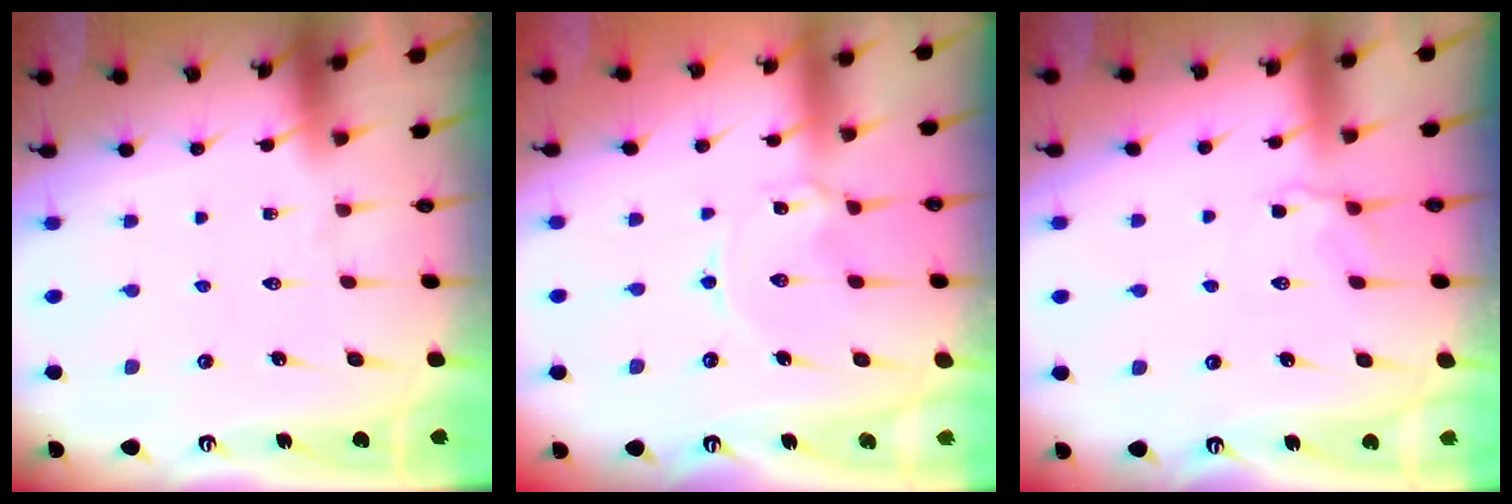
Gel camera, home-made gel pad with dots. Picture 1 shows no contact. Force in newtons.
{"total": 2.4, "press": 2.4, "slide": 0.1}
{"total": 2.8, "press": 2.6, "slide": 1.2}